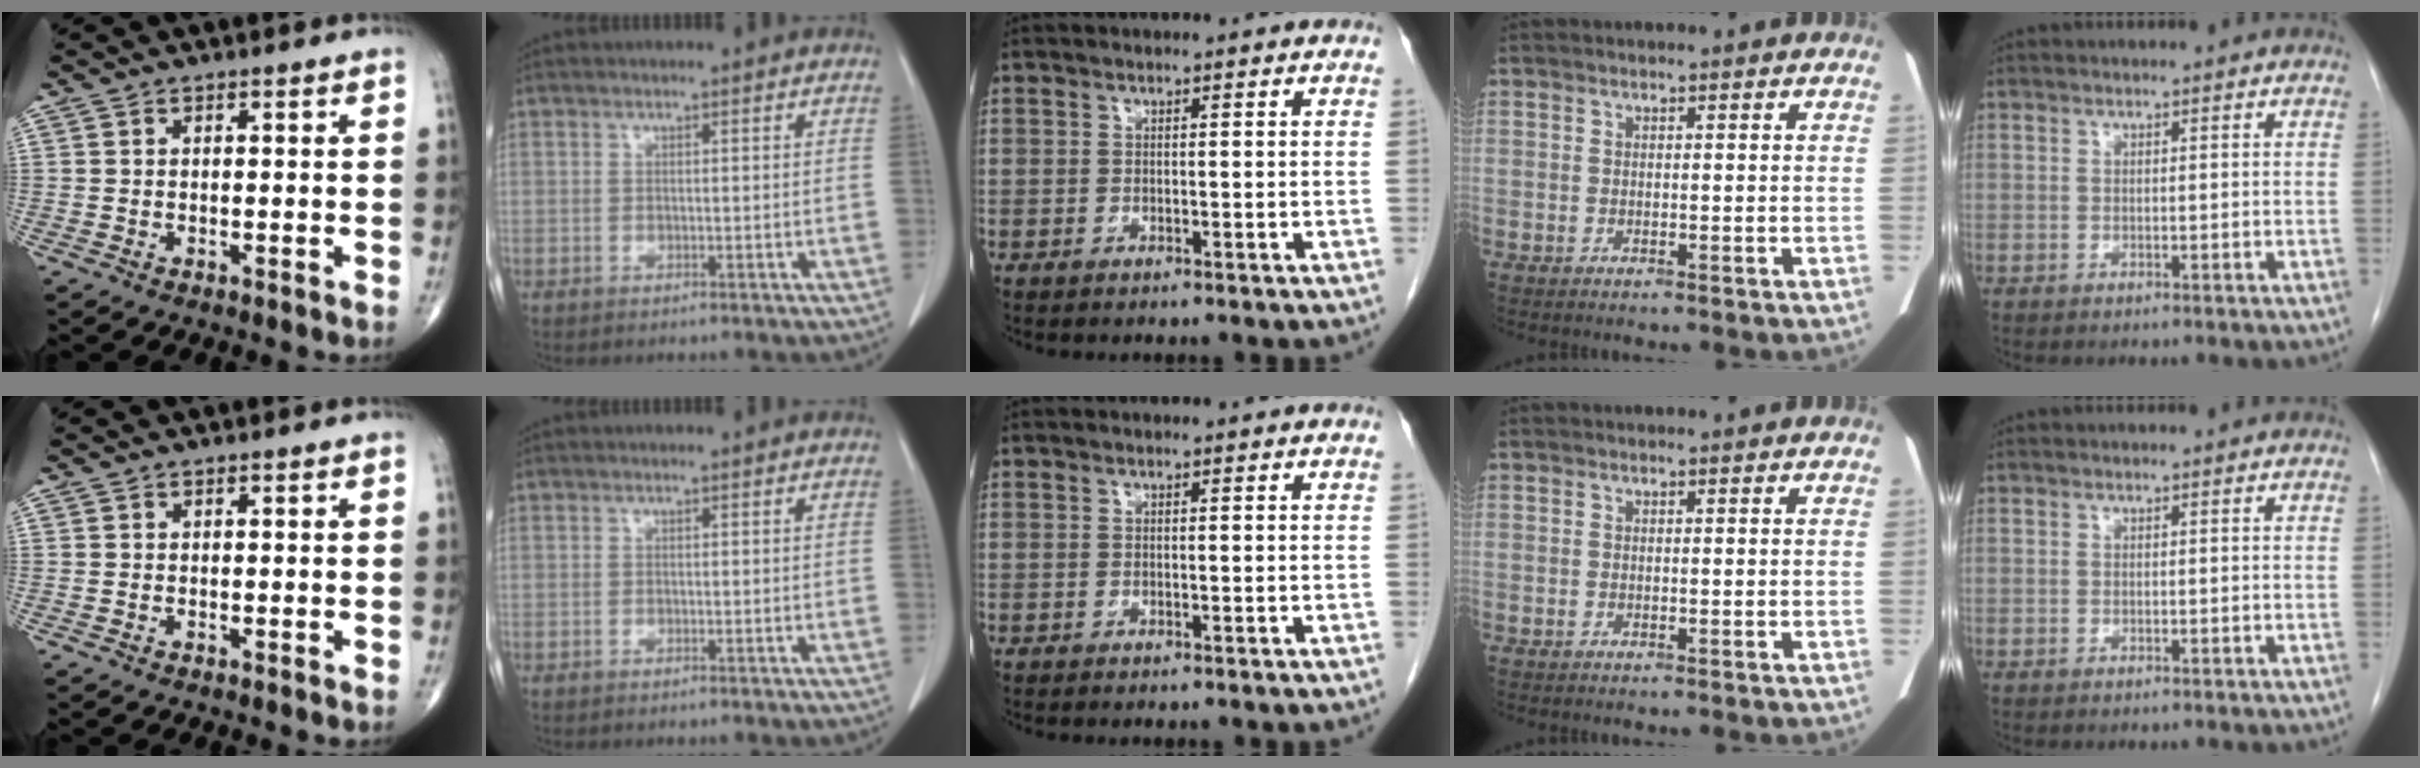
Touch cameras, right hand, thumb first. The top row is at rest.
{}